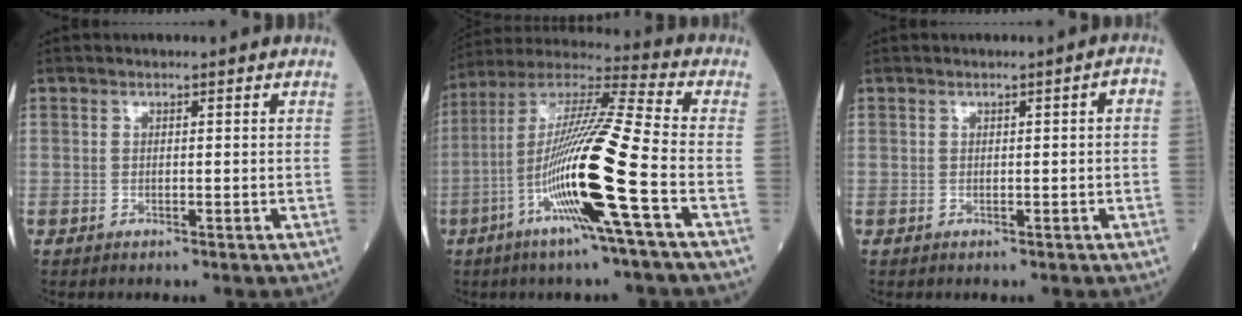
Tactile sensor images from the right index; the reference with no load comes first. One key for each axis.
{"total": 18.5, "fx": -6.0, "fy": -1.0, "fz": 17.5, "tx": -0.351, "ty": -0.016, "tz": -0.124}
{"total": 1.4, "fx": 0.0, "fy": 0.2, "fz": 1.3, "tx": -0.014, "ty": 0.005, "tz": -0.001}